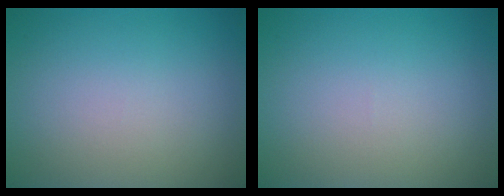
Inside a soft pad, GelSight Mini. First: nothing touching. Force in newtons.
{"total": 0.0}